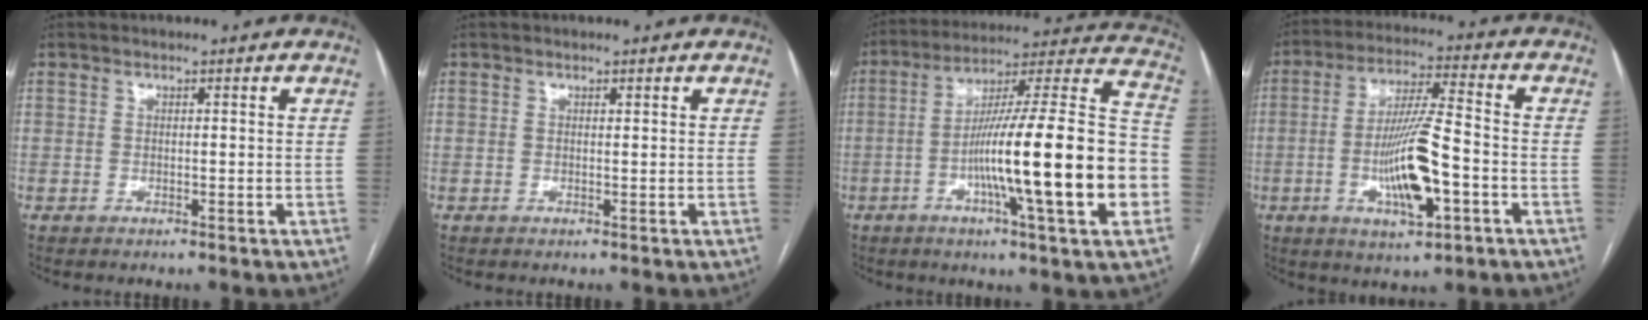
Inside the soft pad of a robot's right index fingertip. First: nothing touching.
{"total": 0.0}
{"total": 24.8, "force": [-6.0, 0.8, 24.0], "torque": [-0.323, 0.004, -0.102]}
{"total": 12.5, "force": [-3.5, 2.0, 11.8], "torque": [-0.225, -0.004, -0.060]}